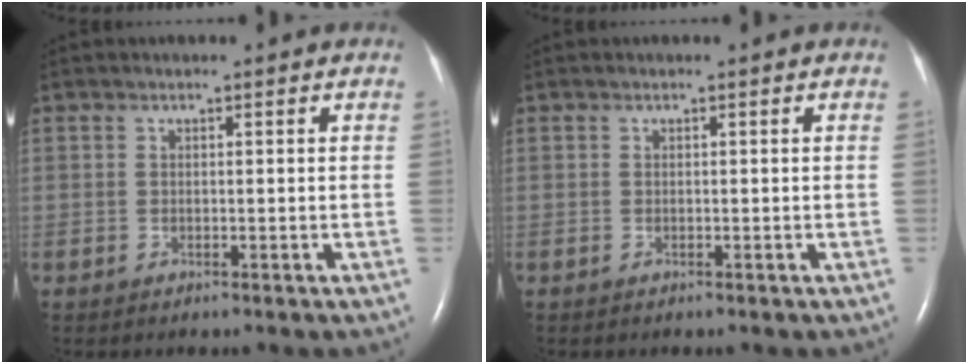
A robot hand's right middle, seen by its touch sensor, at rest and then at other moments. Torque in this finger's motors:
{"motor_torque": [0.05, 0.00, 0.04, 0.00]}